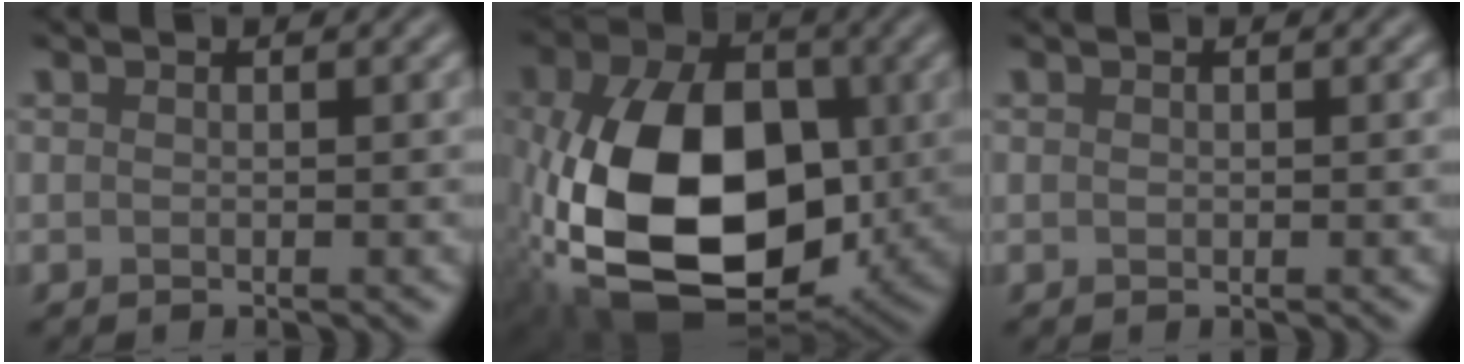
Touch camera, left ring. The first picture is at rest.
{"total": 16.0, "force": [-2.3, 10.1, 12.2], "torque": [-0.232, -0.020, -0.041]}
{"total": 0.0}